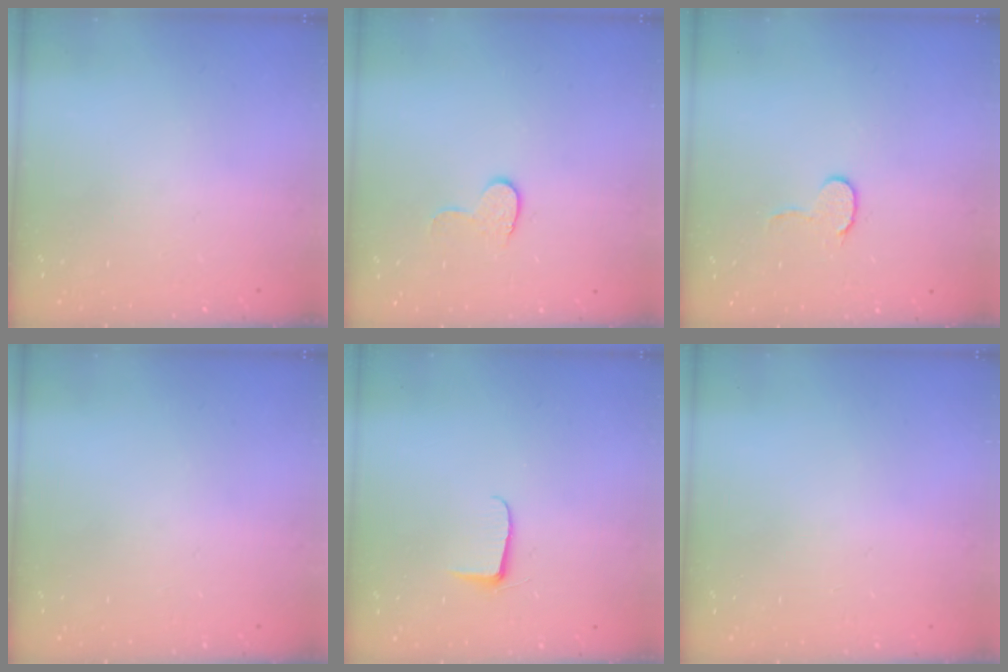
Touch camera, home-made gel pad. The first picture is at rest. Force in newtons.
{"total": 6.2, "press": 6.2, "slide": 0.6}
{"total": 5.9, "press": 5.9, "slide": 0.5}
{"total": 0.0}
{"total": 5.1, "press": 5.1, "slide": 0.5}
{"total": 0.6, "press": 0.6, "slide": 0.2}